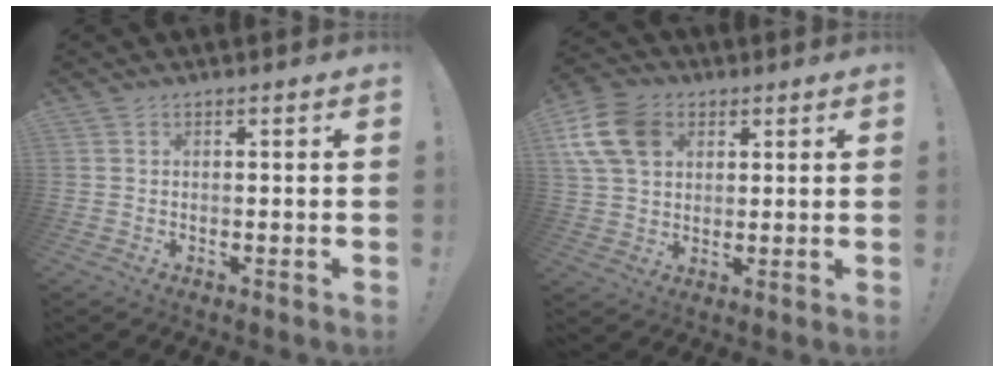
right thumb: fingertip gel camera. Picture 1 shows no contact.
{"total": 14.1, "force": [5.1, 10.4, 8.0], "torque": [-0.157, -0.011, 0.103]}